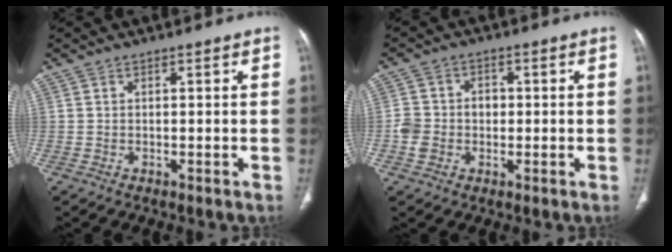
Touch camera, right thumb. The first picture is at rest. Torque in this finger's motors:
{"motor_torque": [0.59, 0.51, 0.67, 0.27, -0.01]}